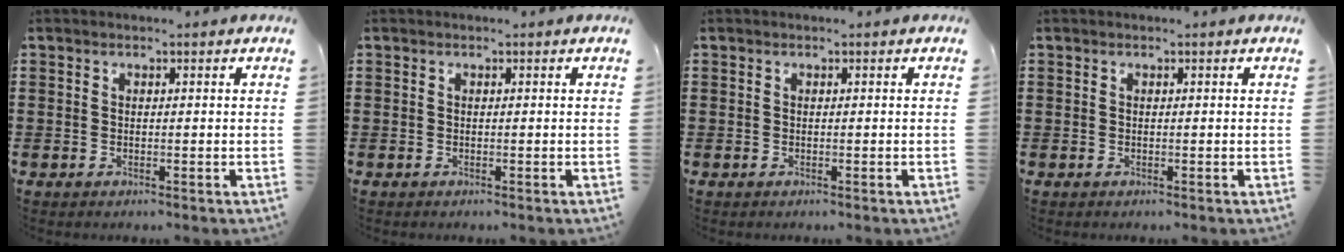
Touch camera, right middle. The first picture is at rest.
{"total": 0.0}
{"total": 0.0}
{"total": 0.0}